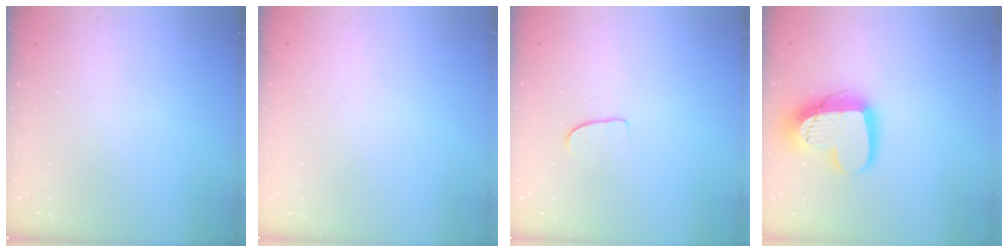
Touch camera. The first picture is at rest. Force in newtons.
{"total": 0.0}
{"total": 5.4, "press": 5.4, "slide": 0.3}
{"total": 16.2, "press": 16.1, "slide": 1.3}